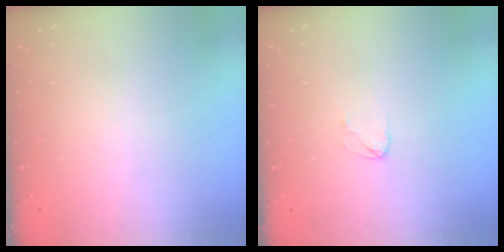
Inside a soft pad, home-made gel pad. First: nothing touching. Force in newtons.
{"total": 2.5, "press": 2.5, "slide": 0.1}